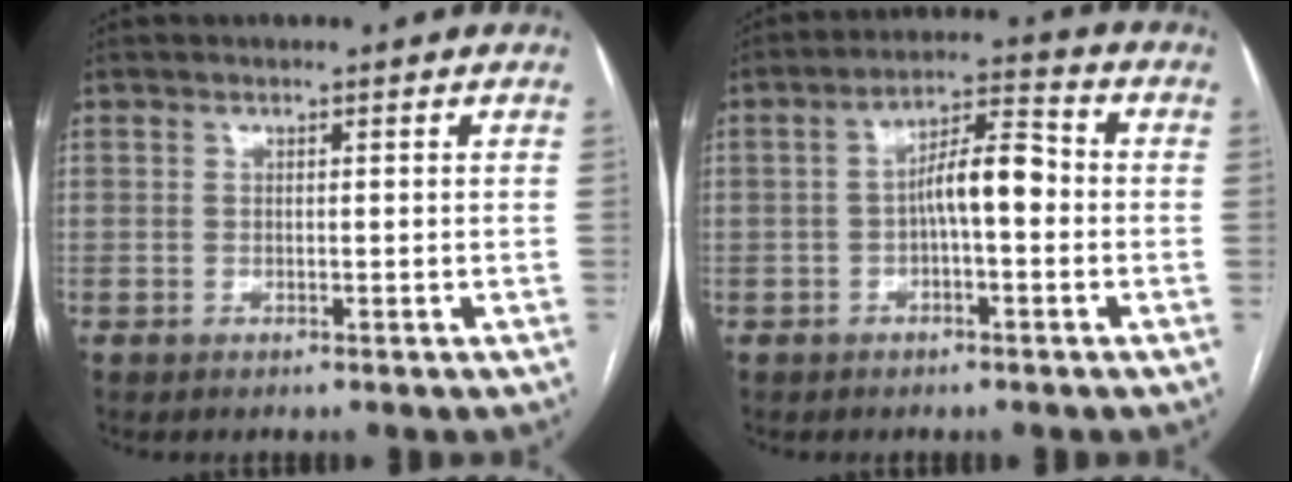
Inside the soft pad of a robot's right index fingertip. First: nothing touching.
{"total": 7.2, "force": [-0.8, 1.9, 6.9], "torque": [-0.120, 0.028, -0.014]}